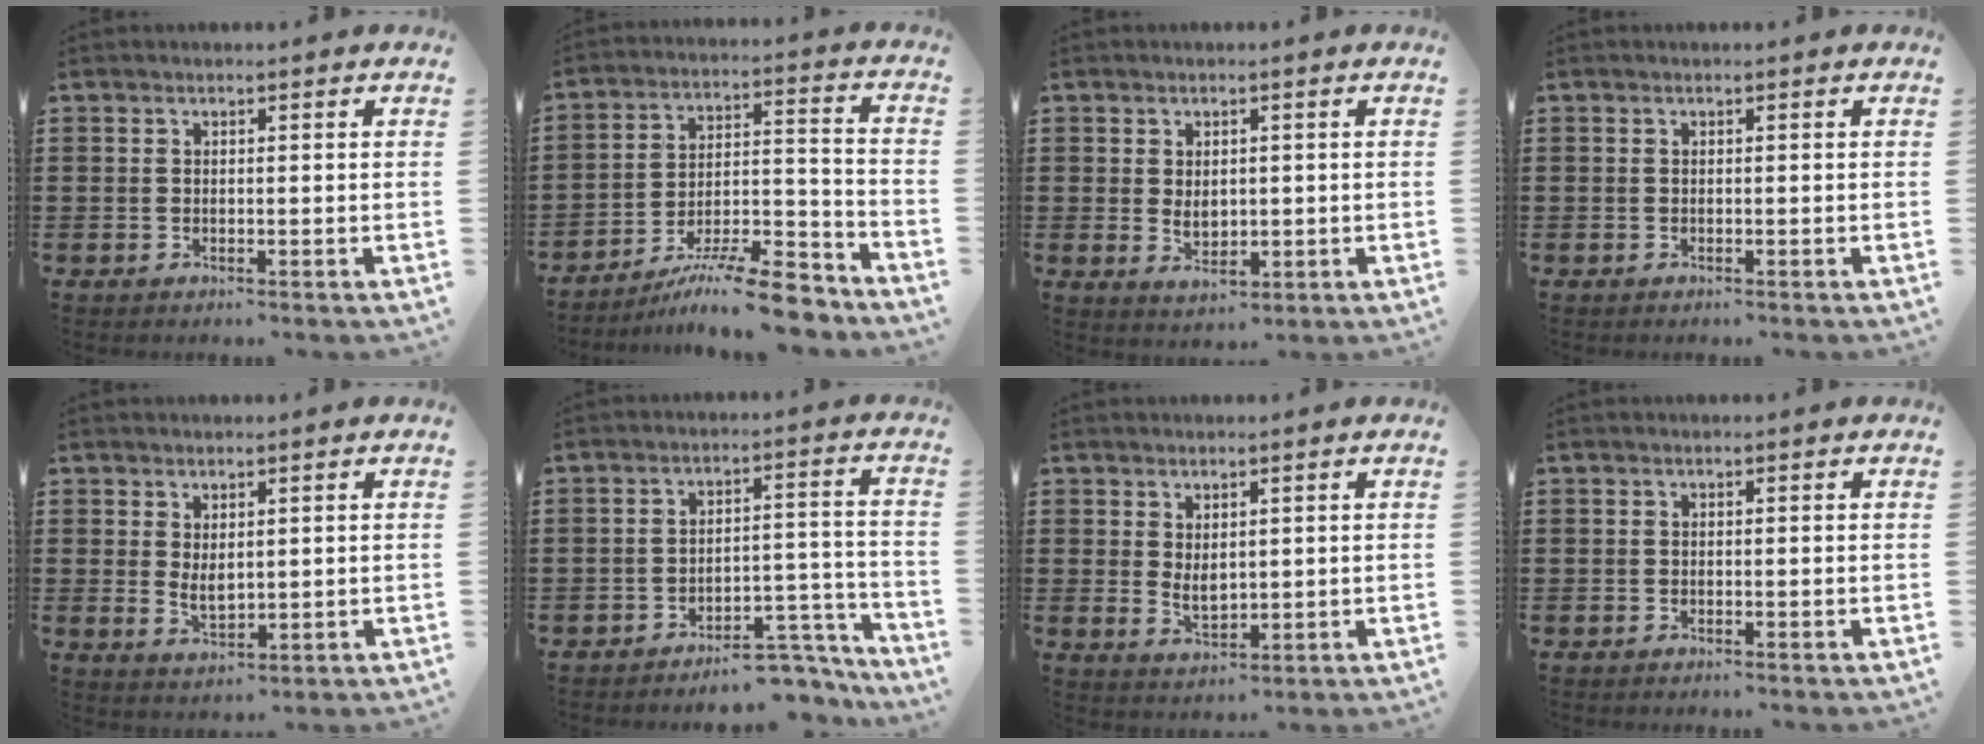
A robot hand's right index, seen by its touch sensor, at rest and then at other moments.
{"total": 12.1, "force": [-10.3, 1.7, 6.0], "torque": [-0.077, 0.042, -0.189]}
{"total": 2.8, "force": [0.2, 1.8, 2.1], "torque": [-0.036, 0.004, 0.001]}
{"total": 0.0}
{"total": 2.5, "force": [0.9, 1.2, 2.0], "torque": [-0.040, 0.002, 0.018]}
{"total": 5.6, "force": [-5.2, 1.2, 1.8], "torque": [-0.029, 0.015, -0.100]}
{"total": 2.6, "force": [0.9, 1.5, 2.0], "torque": [-0.040, 0.005, 0.018]}
{"total": 0.0}